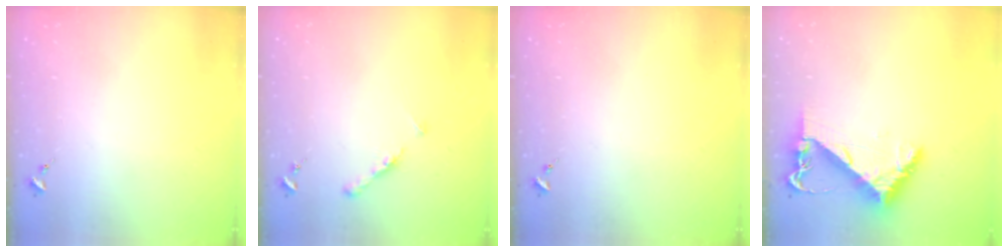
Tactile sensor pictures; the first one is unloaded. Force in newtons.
{"total": 5.3, "press": 5.2, "slide": 0.6}
{"total": 0.0}
{"total": 8.3, "press": 8.2, "slide": 1.0}